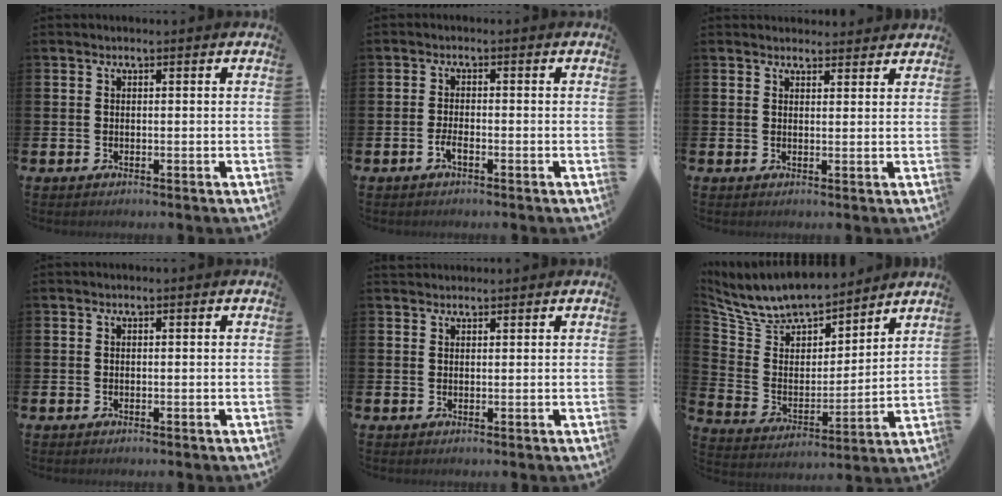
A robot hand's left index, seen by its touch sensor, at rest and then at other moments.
{"total": 1.6, "force": [-1.0, 0.4, 1.2], "torque": [-0.030, 0.002, -0.017]}
{"total": 2.2, "force": [2.1, 0.6, -0.2], "torque": [0.008, -0.008, 0.038]}
{"total": 0.0}
{"total": 1.4, "force": [1.3, 0.4, -0.1], "torque": [0.009, -0.002, 0.024]}
{"total": 9.5, "force": [9.1, 2.2, 1.6], "torque": [-0.090, -0.068, 0.161]}